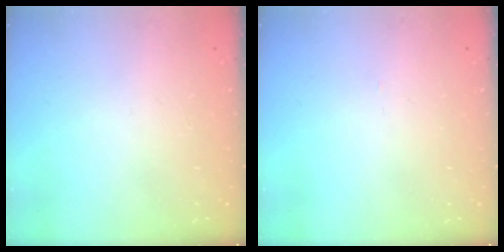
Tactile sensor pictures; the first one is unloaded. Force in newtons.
{"total": 0.0}